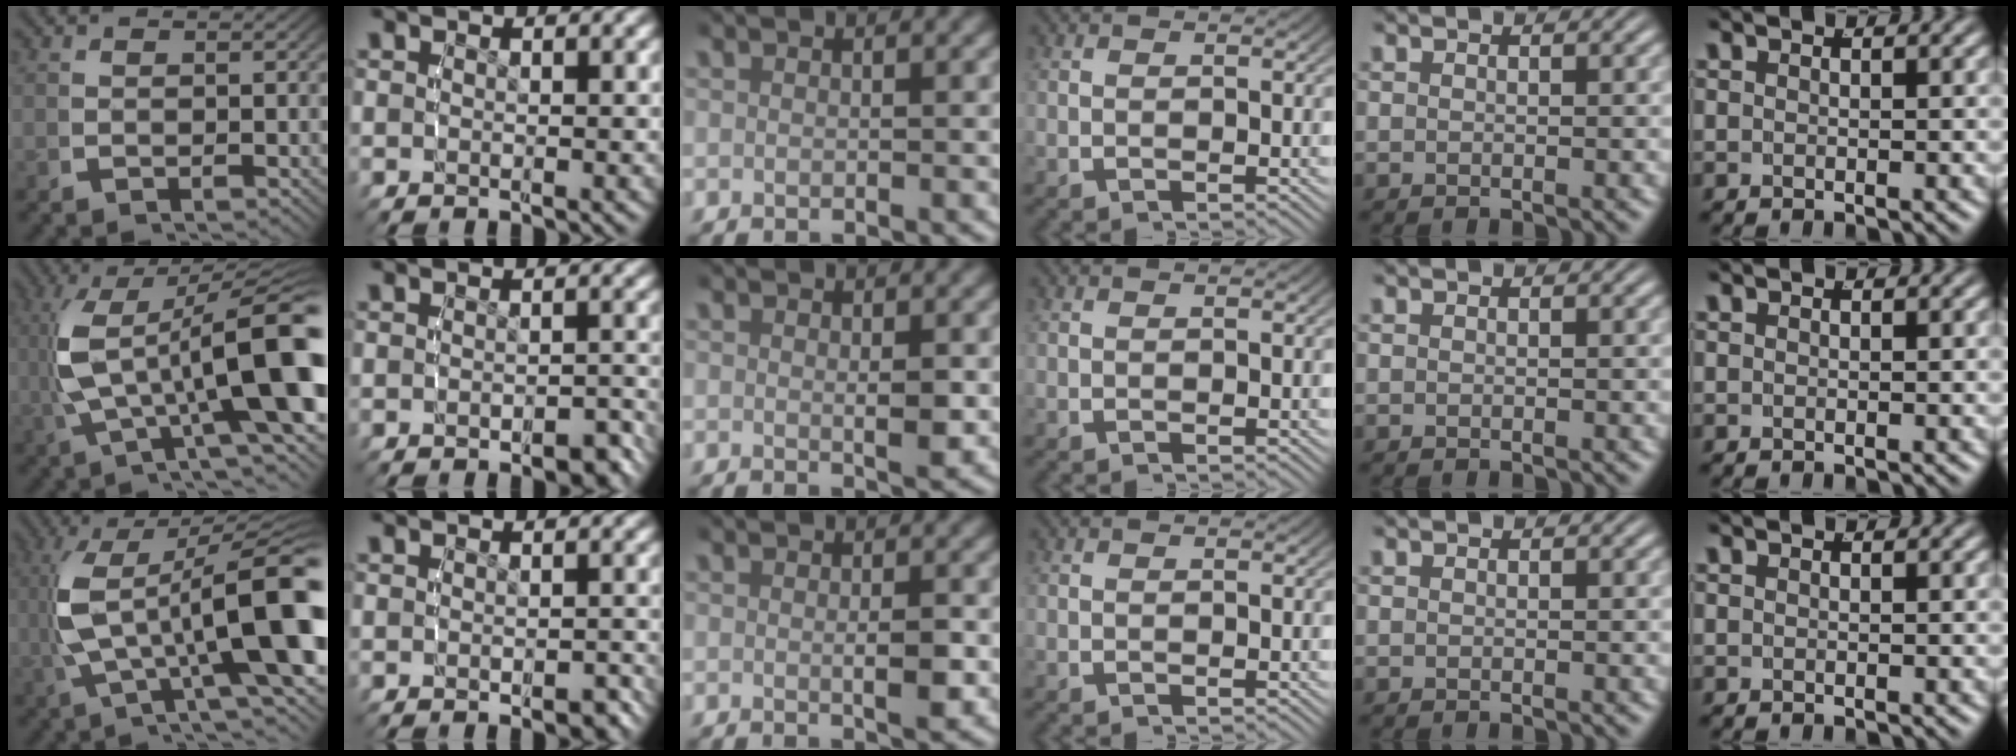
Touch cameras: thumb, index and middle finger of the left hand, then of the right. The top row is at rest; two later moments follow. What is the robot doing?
{"motion": "lift_and_place", "object": "button"}